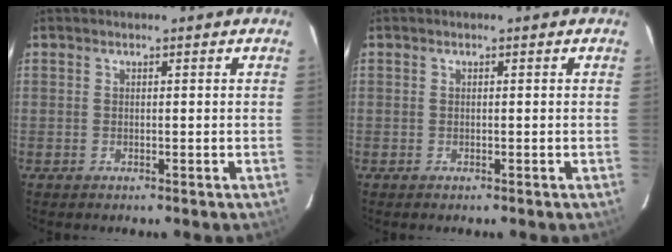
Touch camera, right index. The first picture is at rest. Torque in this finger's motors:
{"motor_torque": [0.03, 0.05, 0.08, 0.01]}